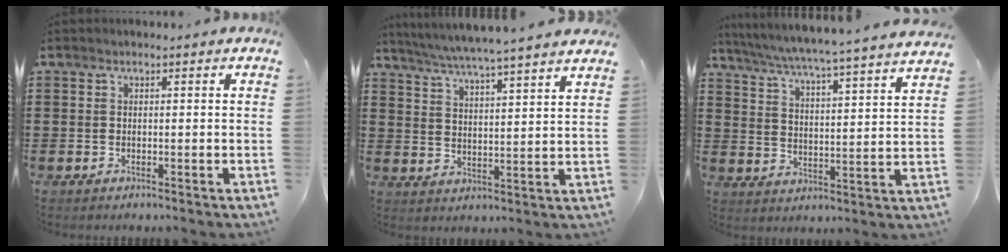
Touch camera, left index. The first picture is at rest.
{"total": 4.9, "force": [4.5, -0.8, 1.8], "torque": [-0.054, -0.032, 0.074]}
{"total": 4.4, "force": [4.0, -1.1, 1.3], "torque": [-0.047, -0.040, 0.058]}